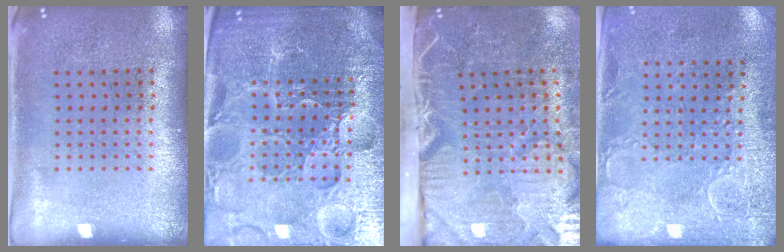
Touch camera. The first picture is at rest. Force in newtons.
{"total": 6.0, "press": 5.4, "slide": 2.7}
{"total": 5.4, "press": 4.4, "slide": 3.1}
{"total": 2.9, "press": 2.3, "slide": 1.8}